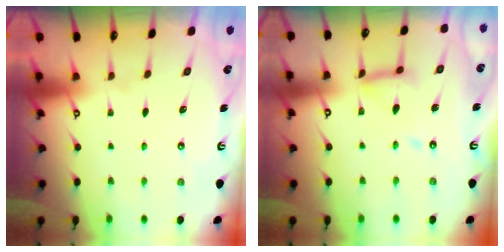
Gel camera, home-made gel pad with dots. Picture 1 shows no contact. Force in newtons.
{"total": 10.9, "press": 10.9, "slide": 0.9}